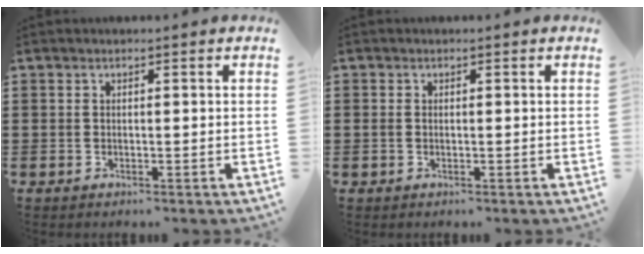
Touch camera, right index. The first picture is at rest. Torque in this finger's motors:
{"motor_torque": [0.01, 0.49, -0.02, -0.01]}